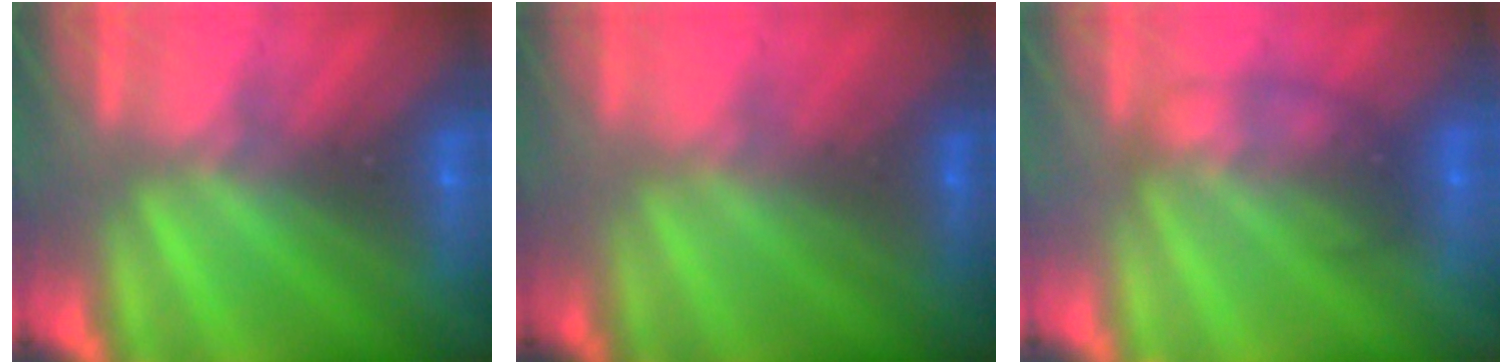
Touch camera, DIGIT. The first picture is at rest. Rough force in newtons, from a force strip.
{"total": 1.6}
{"total": 1.8}